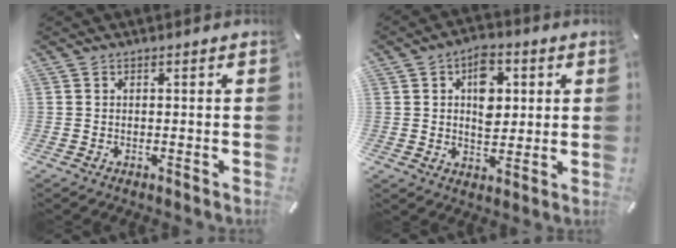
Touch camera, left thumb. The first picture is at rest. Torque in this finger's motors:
{"motor_torque": [0.24, 0.20, 0.50, 0.21, 0.09]}